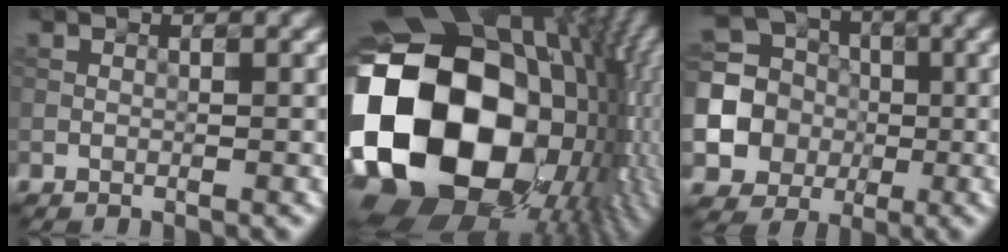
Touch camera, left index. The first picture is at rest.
{"total": 23.3, "force": [-2.6, 17.4, 15.2], "torque": [-0.305, -0.033, -0.042]}
{"total": 11.1, "force": [-1.2, 10.5, 3.4], "torque": [-0.111, -0.002, -0.037]}